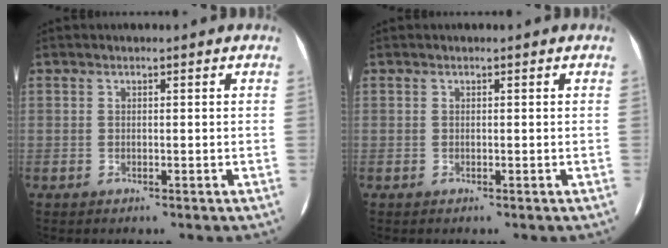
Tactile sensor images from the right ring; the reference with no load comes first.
{"total": 0.0}